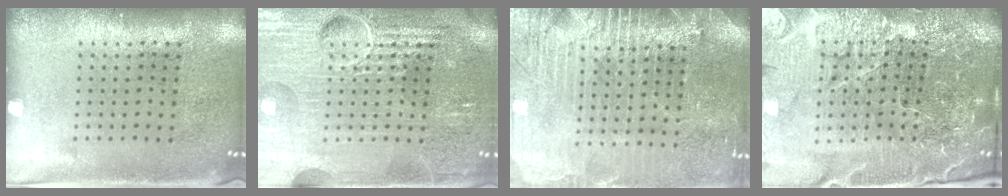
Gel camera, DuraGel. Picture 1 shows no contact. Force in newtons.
{"total": 7.1, "press": 7.0, "slide": 0.9}
{"total": 3.7, "press": 3.5, "slide": 1.2}
{"total": 5.6, "press": 5.2, "slide": 2.1}